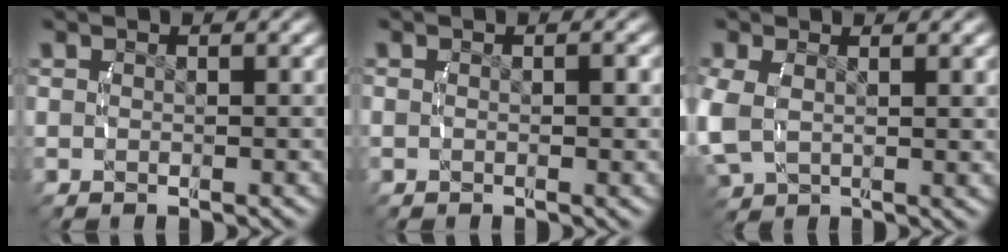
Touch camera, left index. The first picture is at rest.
{"total": 1.1, "force": [-0.2, 0.6, 0.9], "torque": [-0.018, 0.000, -0.006]}
{"total": 3.5, "force": [0.6, 2.5, 2.4], "torque": [-0.078, -0.017, 0.027]}